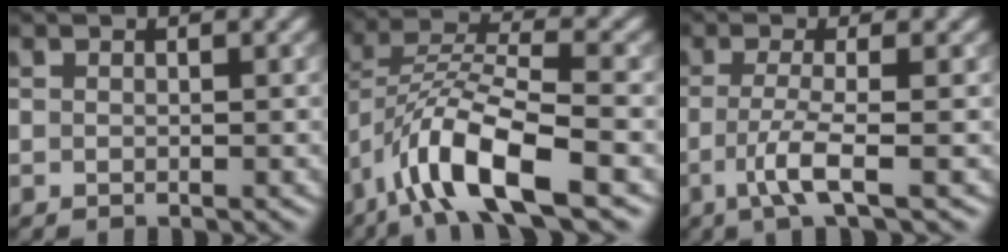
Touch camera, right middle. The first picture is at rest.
{"total": 9.3, "force": [-5.2, 2.6, 7.3], "torque": [-0.132, 0.007, -0.104]}
{"total": 3.6, "force": [-1.1, 0.7, 3.3], "torque": [-0.063, -0.005, -0.029]}